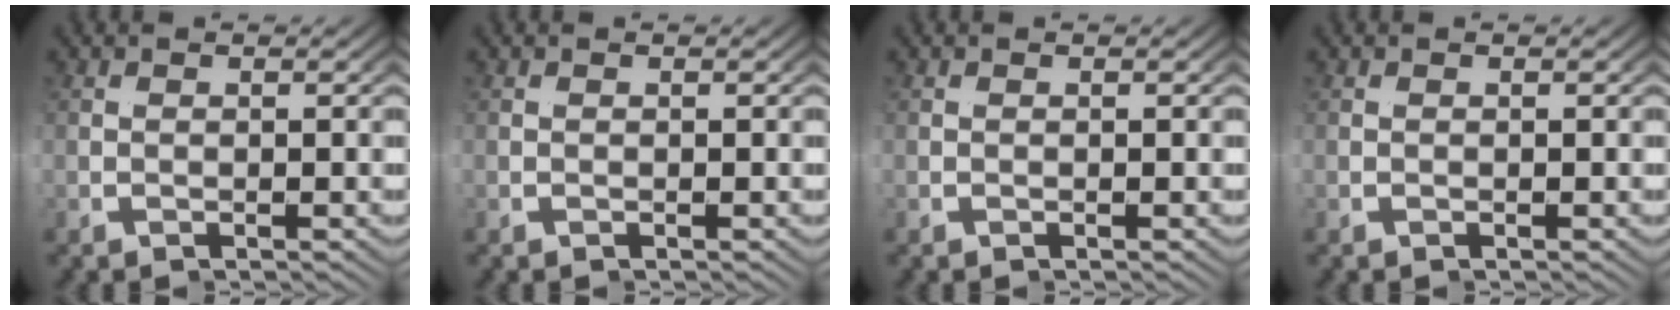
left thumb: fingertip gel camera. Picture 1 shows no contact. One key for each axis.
{"total": 0.0}
{"total": 0.0}
{"total": 0.0}